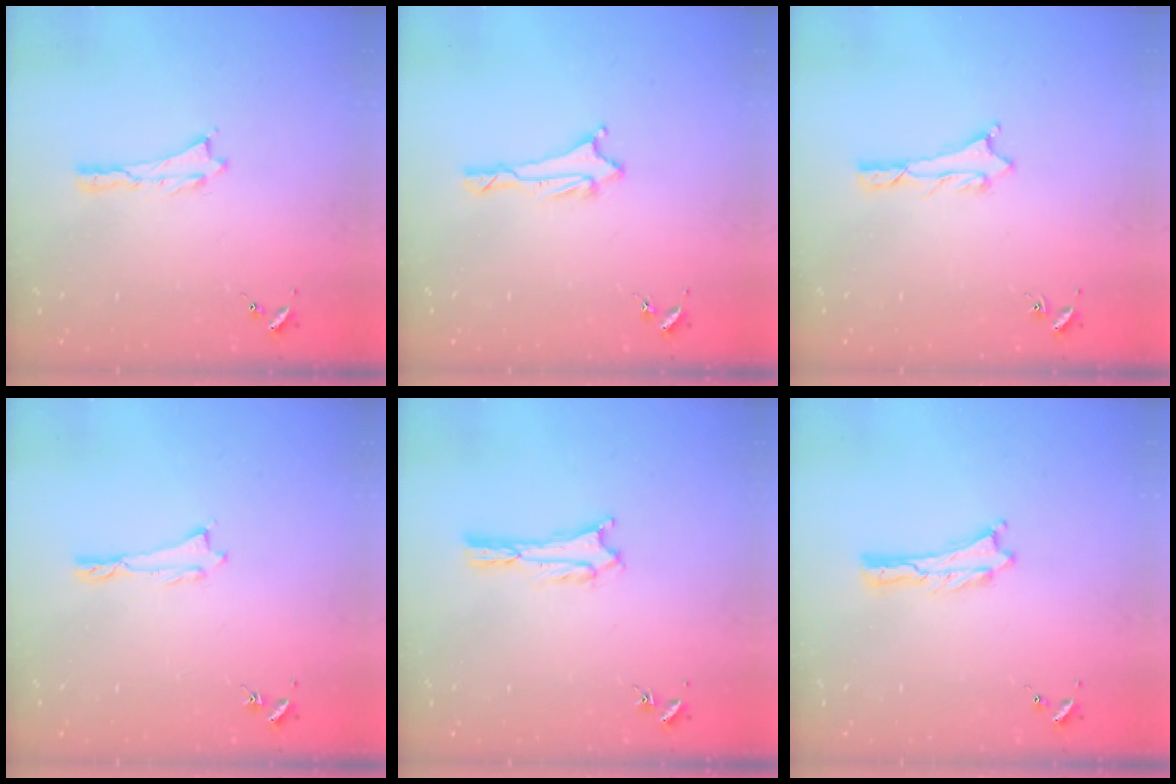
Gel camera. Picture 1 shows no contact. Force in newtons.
{"total": 1.7, "press": 1.6, "slide": 0.5}
{"total": 0.9, "press": 0.8, "slide": 0.1}
{"total": 0.0}
{"total": 1.7, "press": 1.7, "slide": 0.3}
{"total": 0.0}